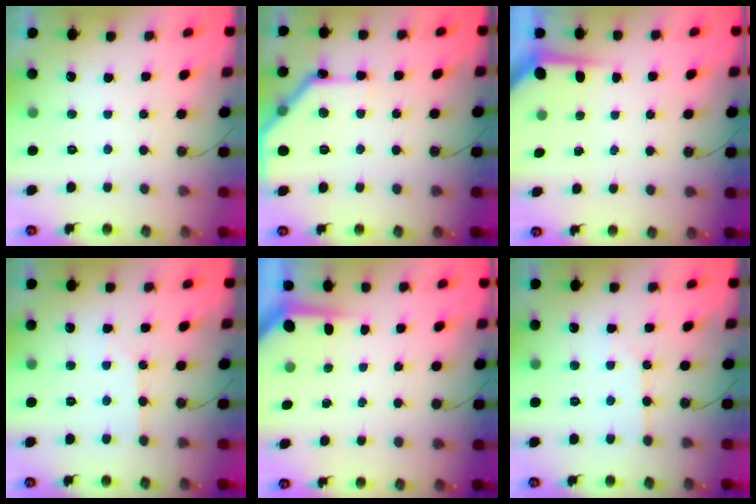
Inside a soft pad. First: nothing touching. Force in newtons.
{"total": 10.5, "press": 10.5, "slide": 0.3}
{"total": 4.0, "press": 4.0, "slide": 0.3}
{"total": 2.6, "press": 2.6, "slide": 0.5}
{"total": 3.6, "press": 3.6, "slide": 0.4}
{"total": 2.5, "press": 2.4, "slide": 0.4}